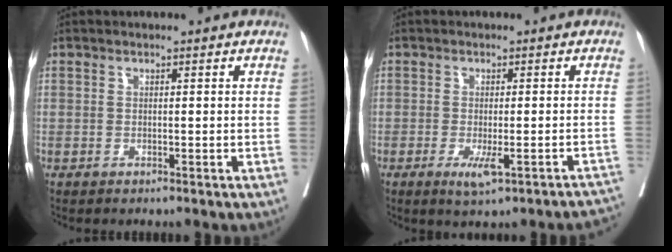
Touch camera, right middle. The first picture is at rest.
{"total": 6.9, "force": [-4.8, 1.2, 4.8], "torque": [-0.044, -0.003, -0.069]}